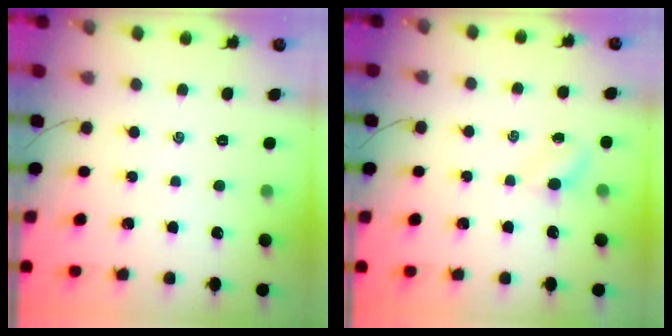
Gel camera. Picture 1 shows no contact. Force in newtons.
{"total": 3.1, "press": 2.9, "slide": 1.0}